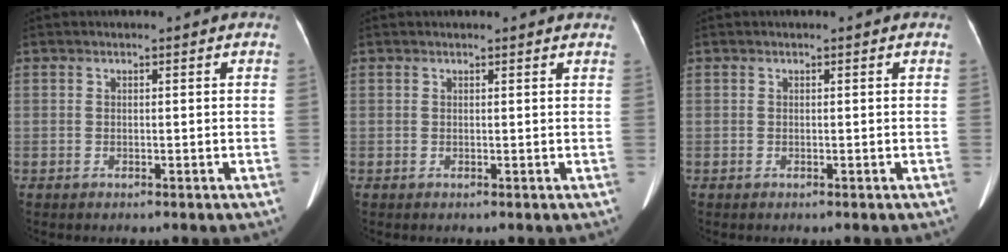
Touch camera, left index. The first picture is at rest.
{"total": 3.2, "force": [3.0, 0.4, 0.8], "torque": [-0.014, 0.013, 0.026]}
{"total": 0.0}